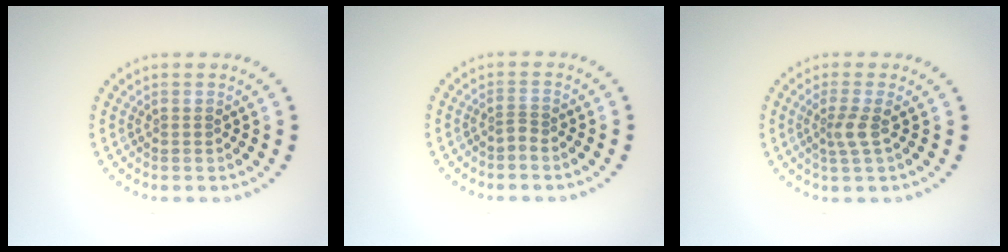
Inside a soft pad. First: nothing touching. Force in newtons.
{"total": 0.5, "press": 0.3, "slide": 0.4}
{"total": 2.0, "press": 1.4, "slide": 1.3}